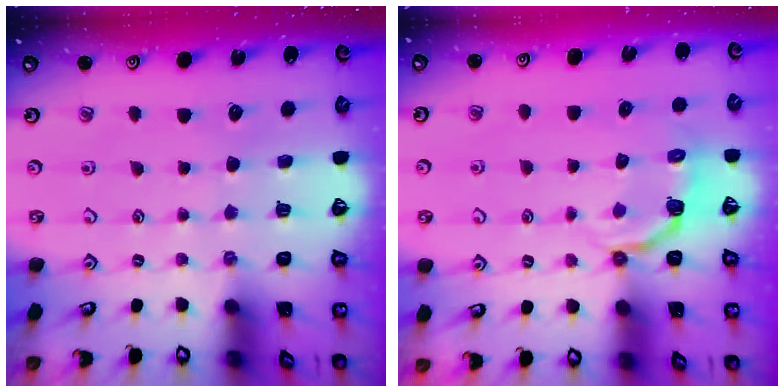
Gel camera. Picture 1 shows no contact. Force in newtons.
{"total": 3.7, "press": 2.0, "slide": 3.1}